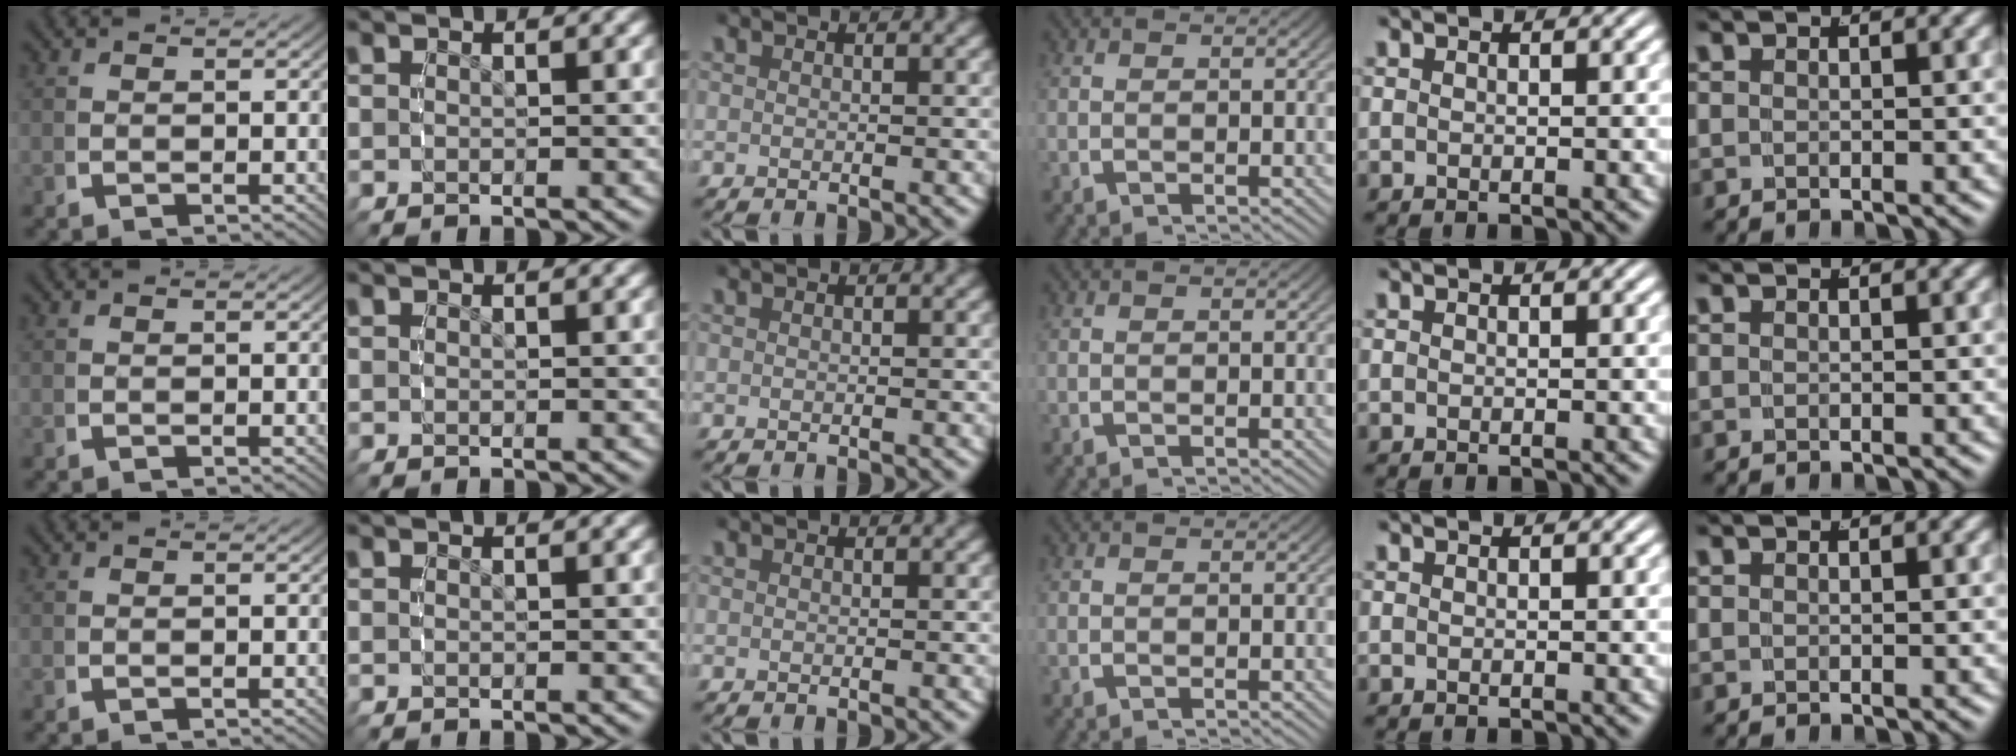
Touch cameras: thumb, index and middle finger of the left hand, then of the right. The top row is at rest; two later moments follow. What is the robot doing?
{"motion": "reach", "object": "photo album"}